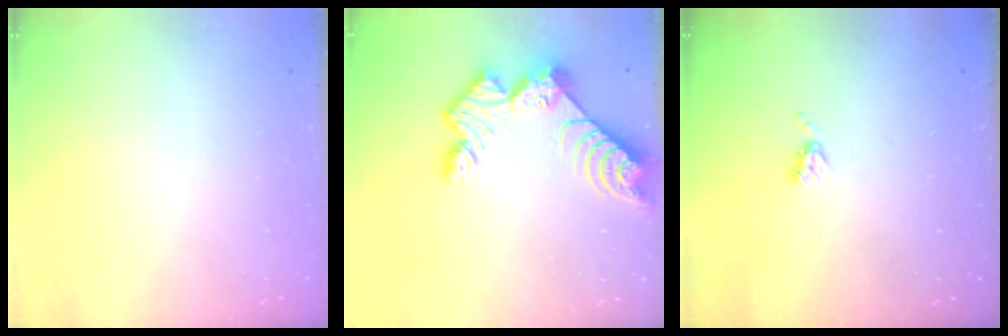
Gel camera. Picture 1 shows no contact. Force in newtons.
{"total": 11.0, "press": 11.0, "slide": 0.9}
{"total": 4.0, "press": 3.9, "slide": 0.6}